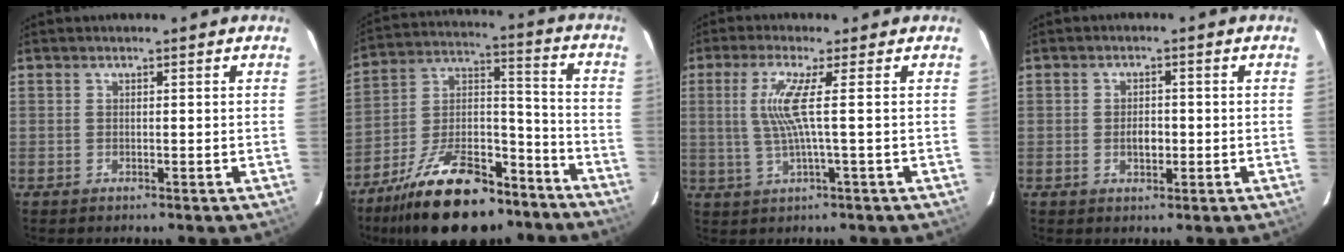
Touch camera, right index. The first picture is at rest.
{"total": 23.8, "force": [-16.6, 10.7, 13.2], "torque": [-0.250, 0.023, -0.255]}
{"total": 5.9, "force": [0.6, -1.4, 5.7], "torque": [-0.113, -0.004, 0.019]}
{"total": 2.6, "force": [-0.5, 1.7, 1.9], "torque": [-0.032, 0.004, -0.009]}